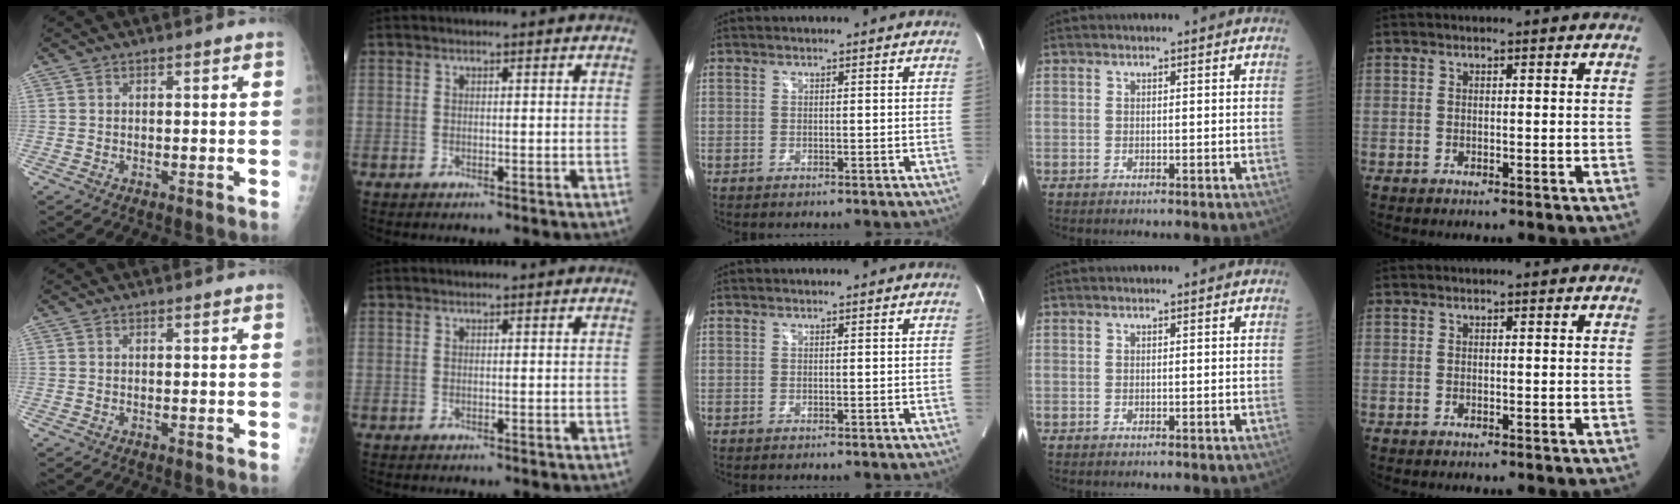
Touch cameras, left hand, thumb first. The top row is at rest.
{}